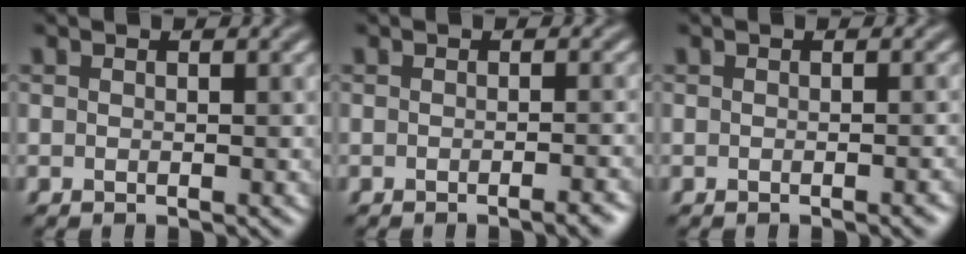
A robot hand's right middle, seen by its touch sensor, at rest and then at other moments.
{"total": 2.4, "force": [-1.2, 0.6, 1.9], "torque": [-0.012, 0.005, -0.020]}
{"total": 1.2, "force": [-0.5, 0.2, 1.0], "torque": [-0.010, 0.000, -0.008]}